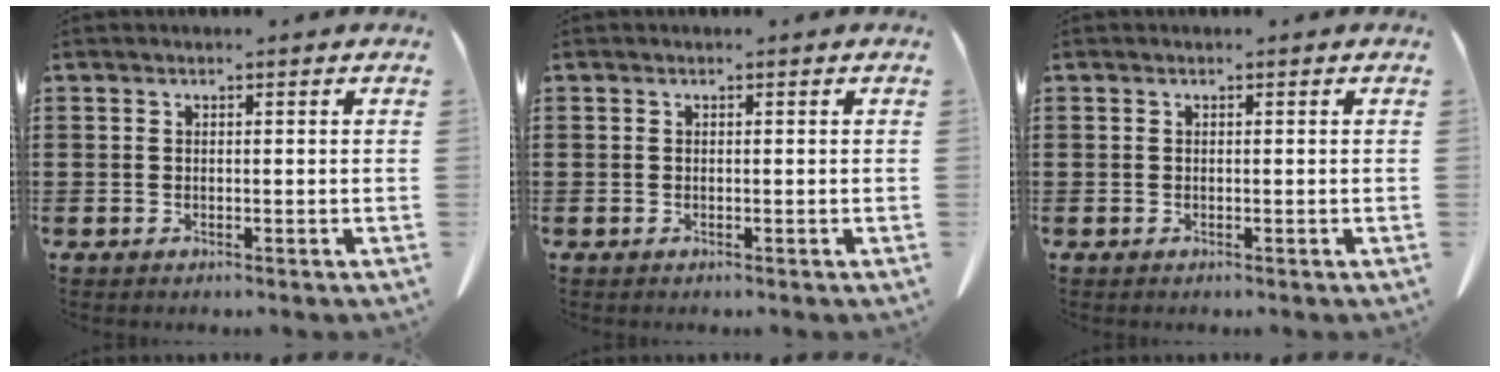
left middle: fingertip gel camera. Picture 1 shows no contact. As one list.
[{"total": 0.0}, {"total": 0.0}]